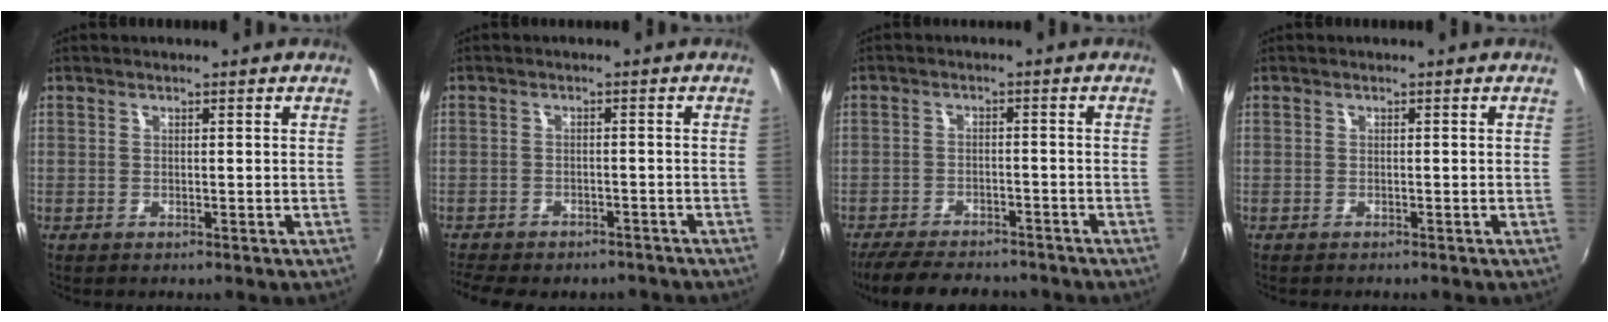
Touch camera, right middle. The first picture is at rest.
{"total": 10.5, "force": [-8.7, 4.0, 4.3], "torque": [-0.103, -0.024, -0.124]}
{"total": 12.3, "force": [-10.4, 4.1, 5.2], "torque": [-0.120, -0.018, -0.156]}
{"total": 0.6, "force": [-0.5, 0.1, 0.2], "torque": [-0.004, -0.003, -0.010]}